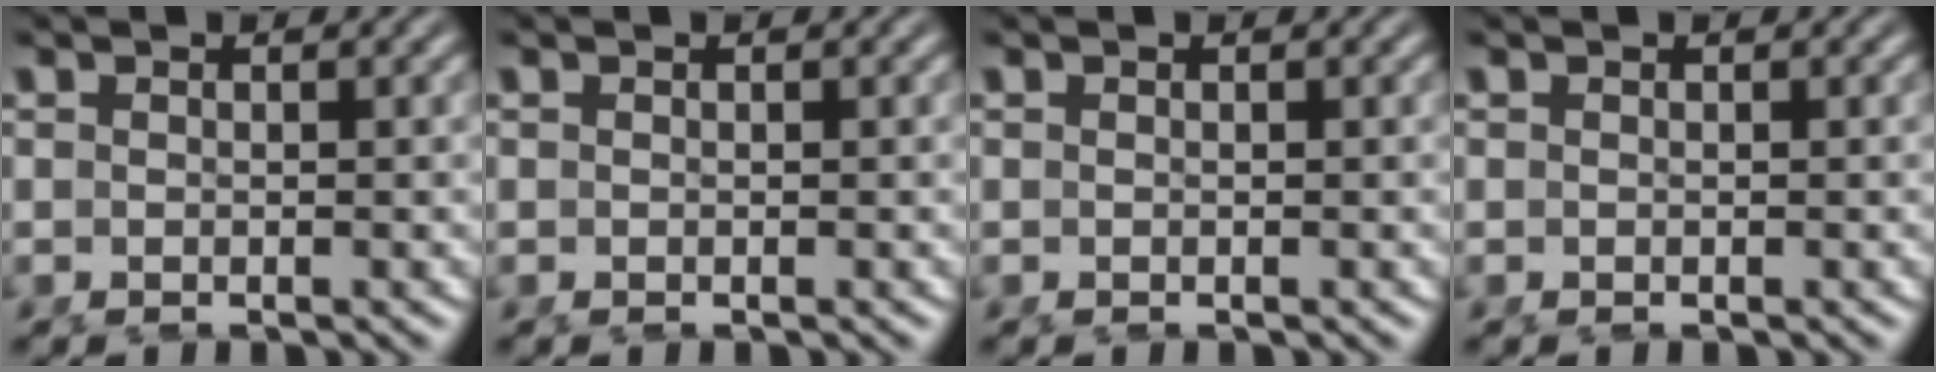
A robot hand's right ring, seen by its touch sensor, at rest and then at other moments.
{"total": 0.0}
{"total": 0.0}
{"total": 0.0}